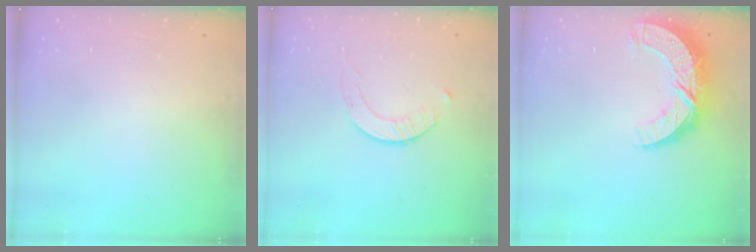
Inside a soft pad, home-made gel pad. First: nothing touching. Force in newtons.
{"total": 2.8, "press": 2.8, "slide": 0.3}
{"total": 11.6, "press": 11.6, "slide": 0.7}